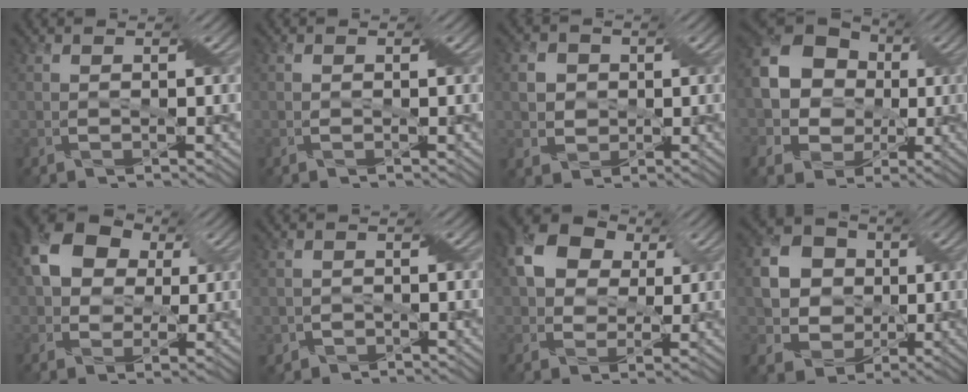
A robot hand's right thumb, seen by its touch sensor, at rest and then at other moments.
{"total": 0.0}
{"total": 3.9, "force": [0.6, 3.7, 1.1], "torque": [-0.041, 0.006, 0.006]}
{"total": 13.0, "force": [0.2, 10.9, 7.1], "torque": [-0.171, 0.007, -0.011]}
{"total": 9.8, "force": [3.0, 7.2, 6.0], "torque": [-0.140, 0.023, 0.039]}
{"total": 1.6, "force": [-0.8, 1.4, 0.0], "torque": [0.000, -0.004, -0.013]}
{"total": 8.9, "force": [3.1, 6.4, 5.3], "torque": [-0.123, 0.020, 0.045]}
{"total": 9.4, "force": [0.8, 8.3, 4.3], "torque": [-0.121, 0.007, 0.005]}